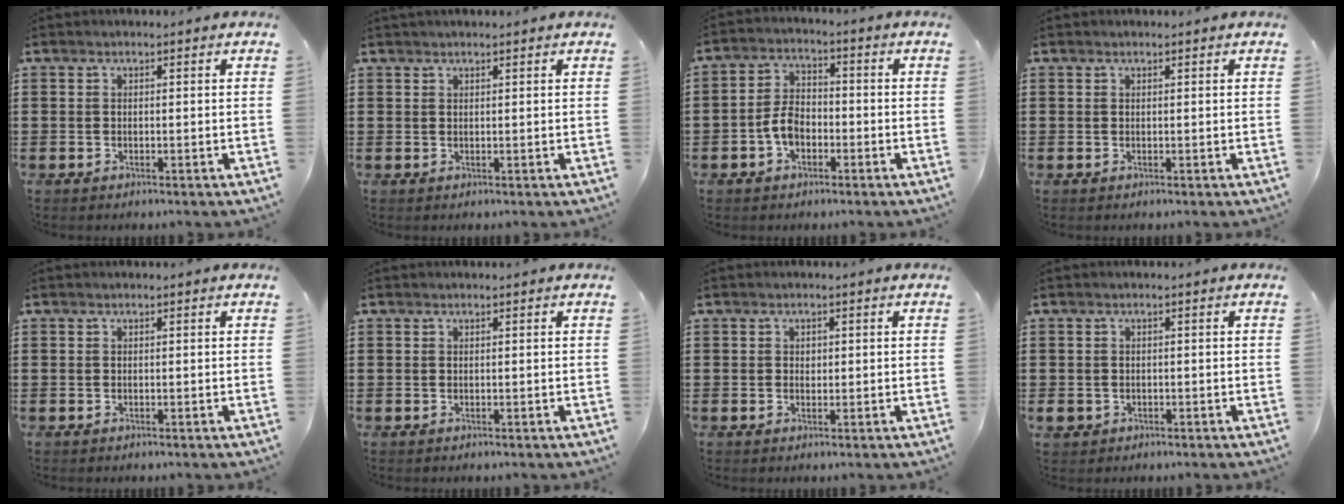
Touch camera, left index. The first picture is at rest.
{"total": 0.8, "force": [0.7, 0.1, 0.4], "torque": [-0.008, 0.000, 0.014]}
{"total": 4.8, "force": [-1.9, 3.0, 3.2], "torque": [-0.081, 0.002, -0.041]}
{"total": 0.0}
{"total": 0.0}
{"total": 0.0}
{"total": 0.8, "force": [0.2, 0.7, 0.2], "torque": [-0.006, 0.004, 0.003]}
{"total": 1.3, "force": [-0.5, 1.1, 0.2], "torque": [-0.010, 0.004, -0.014]}